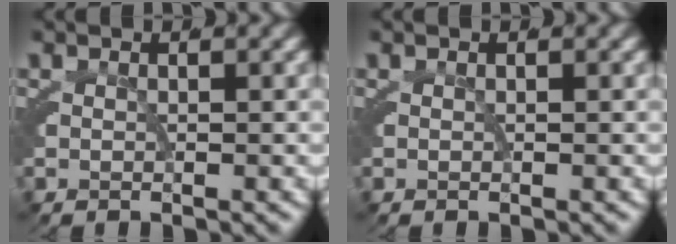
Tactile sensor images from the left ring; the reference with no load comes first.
{"total": 0.0}